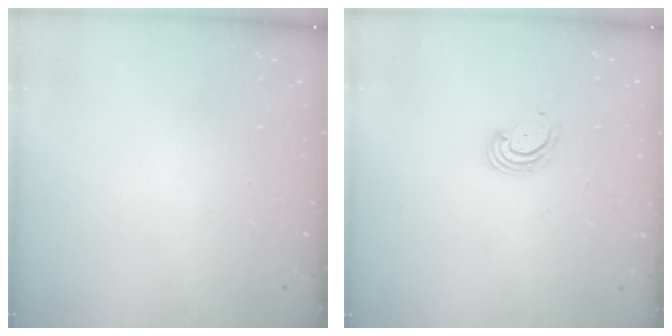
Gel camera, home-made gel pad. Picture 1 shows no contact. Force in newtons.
{"total": 2.9, "press": 2.9, "slide": 0.1}